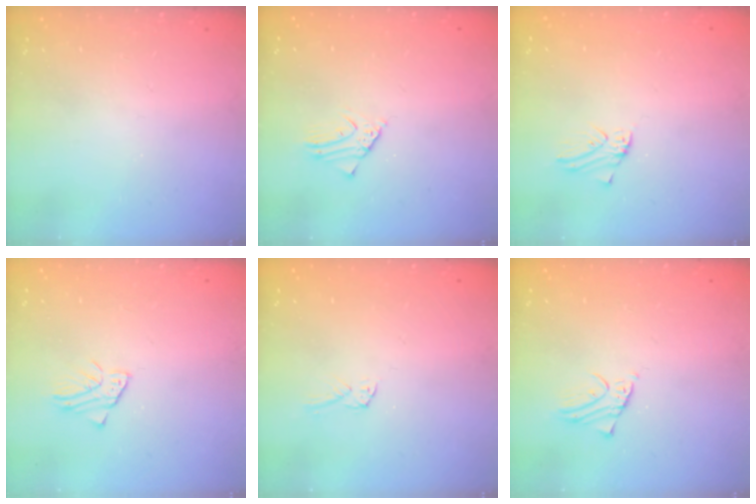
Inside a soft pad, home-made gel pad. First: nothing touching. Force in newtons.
{"total": 2.6, "press": 2.6, "slide": 0.3}
{"total": 0.0}
{"total": 2.3, "press": 2.3, "slide": 0.2}
{"total": 1.8, "press": 1.7, "slide": 0.1}
{"total": 1.5, "press": 1.5, "slide": 0.0}